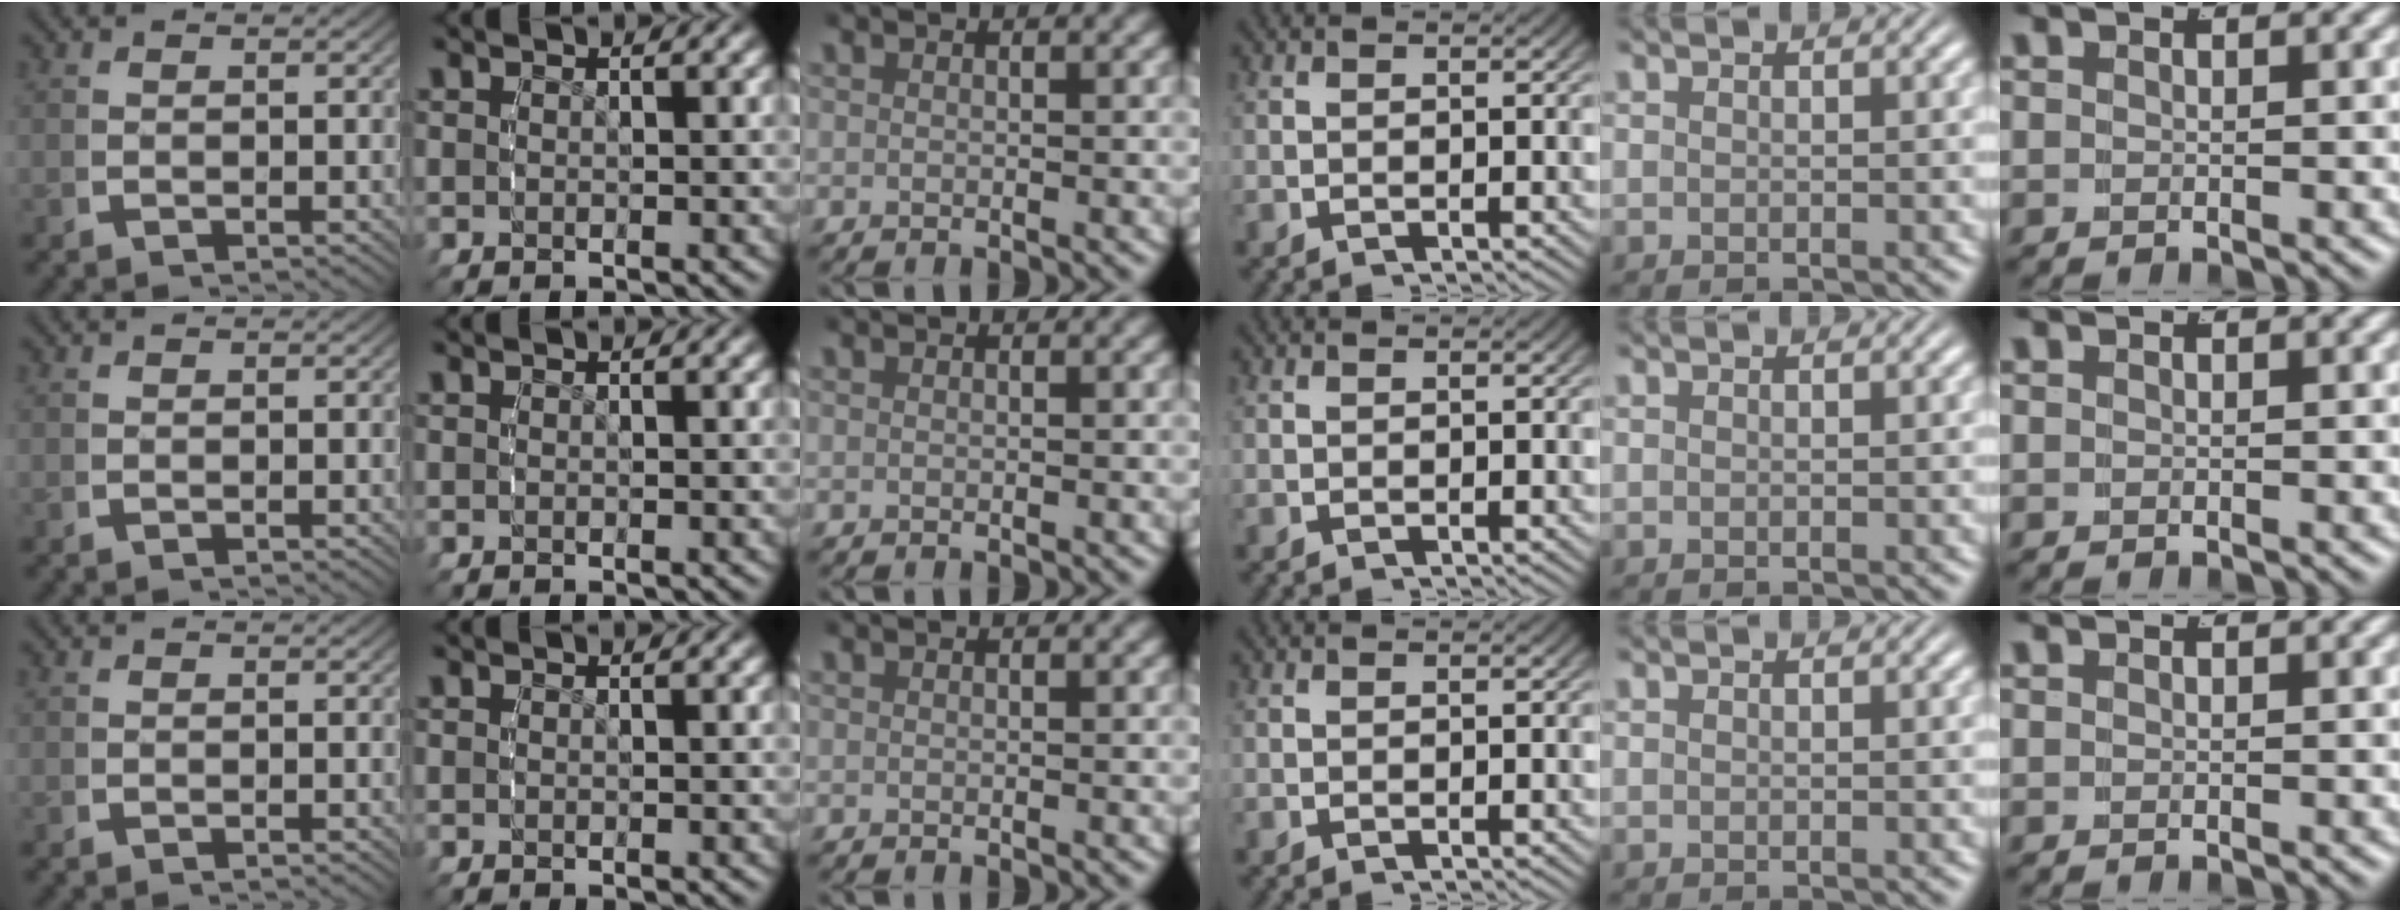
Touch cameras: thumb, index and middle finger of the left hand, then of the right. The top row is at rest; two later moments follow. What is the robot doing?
{"motion": "reach", "object": "toothpaste"}